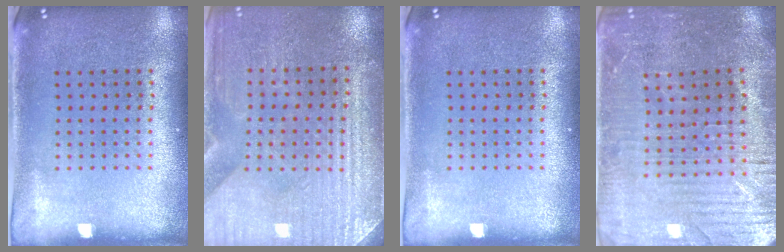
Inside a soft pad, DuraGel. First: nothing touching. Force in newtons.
{"total": 3.2, "press": 3.1, "slide": 0.5}
{"total": 0.0}
{"total": 2.7, "press": 2.6, "slide": 0.6}